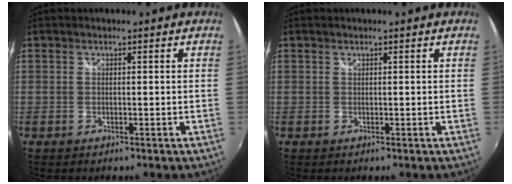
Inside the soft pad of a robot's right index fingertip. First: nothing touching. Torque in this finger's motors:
{"motor_torque": [0.28, 0.20, 0.10, 0.00]}